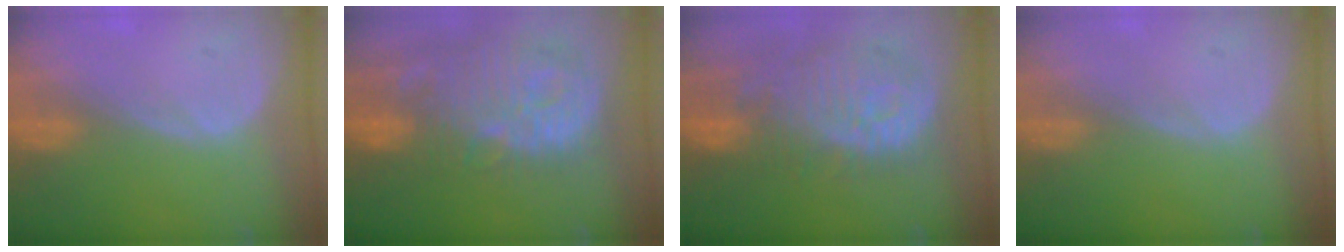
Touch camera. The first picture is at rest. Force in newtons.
{"total": 14.2, "press": 12.4, "slide": 6.9}
{"total": 12.1, "press": 11.0, "slide": 5.1}
{"total": 0.0}